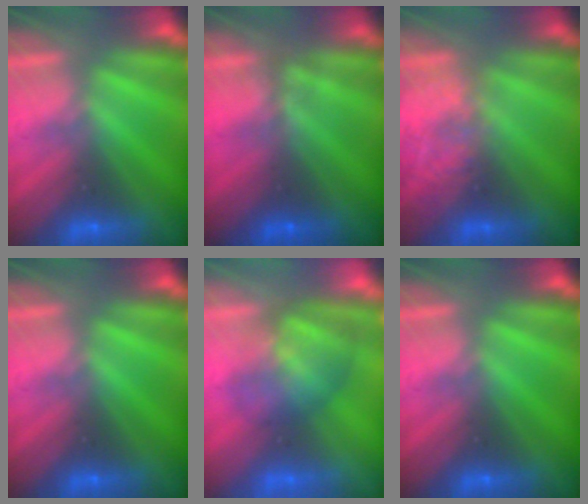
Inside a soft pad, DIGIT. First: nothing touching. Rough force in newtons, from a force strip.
{"total": 1.4}
{"total": 2.2}
{"total": 0.0}
{"total": 3.7}
{"total": 0.0}